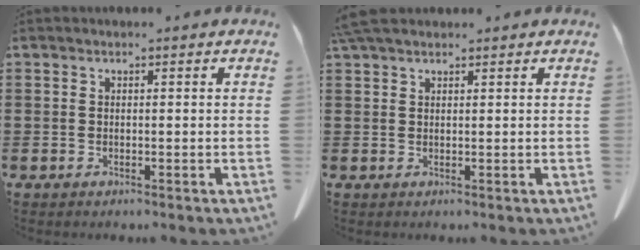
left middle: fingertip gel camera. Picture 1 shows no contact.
{"total": 3.1, "force": [2.4, 0.9, 1.7], "torque": [-0.042, 0.003, 0.048]}